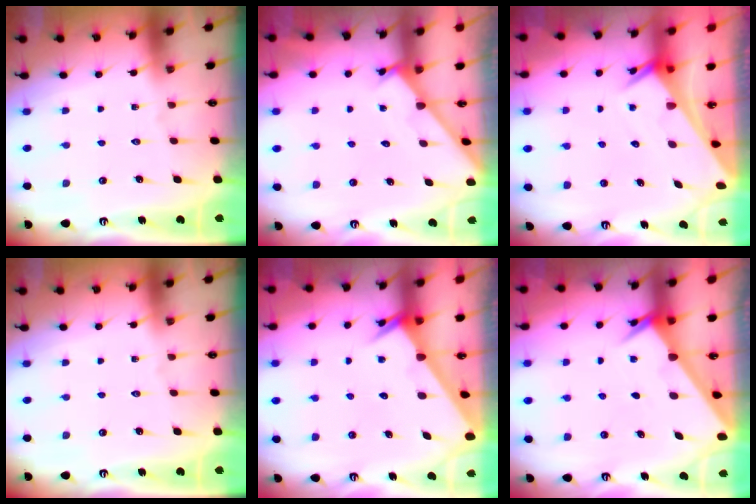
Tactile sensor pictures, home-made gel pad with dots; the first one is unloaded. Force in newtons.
{"total": 2.7, "press": 2.7, "slide": 0.2}
{"total": 2.6, "press": 2.6, "slide": 0.1}
{"total": 0.0}
{"total": 2.6, "press": 2.6, "slide": 0.1}
{"total": 2.2, "press": 2.2, "slide": 0.1}